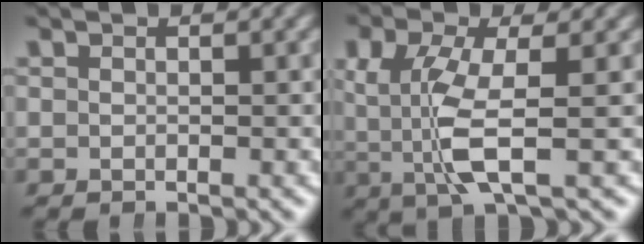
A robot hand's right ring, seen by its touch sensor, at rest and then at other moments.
{"total": 5.0, "force": [0.2, 1.7, 4.7], "torque": [-0.114, -0.023, 0.016]}